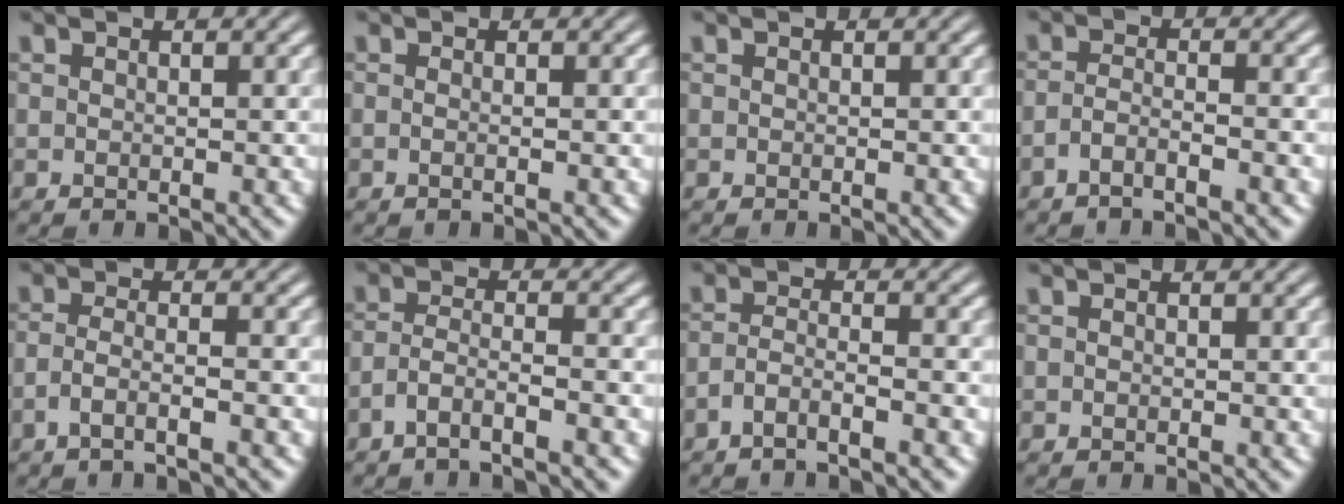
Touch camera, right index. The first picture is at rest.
{"total": 0.9, "force": [-0.6, -0.4, 0.5], "torque": [-0.013, -0.005, -0.009]}
{"total": 0.0}
{"total": 2.5, "force": [-2.2, -0.4, 1.1], "torque": [-0.018, -0.009, -0.035]}
{"total": 2.4, "force": [-1.7, -0.3, 1.7], "torque": [-0.036, -0.015, -0.024]}
{"total": 3.1, "force": [-2.5, 0.2, 1.8], "torque": [-0.032, -0.015, -0.038]}
{"total": 2.7, "force": [-2.3, -0.2, 1.4], "torque": [-0.022, -0.011, -0.036]}
{"total": 0.0}